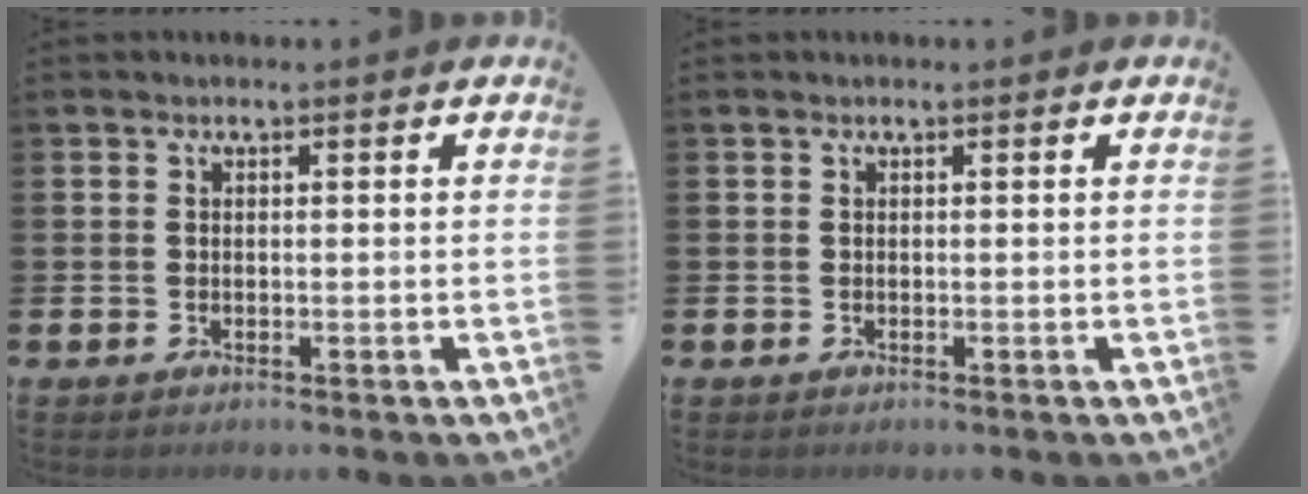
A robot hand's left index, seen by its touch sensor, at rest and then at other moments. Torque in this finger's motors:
{"motor_torque": [0.00, 0.00, 0.00, 0.00]}